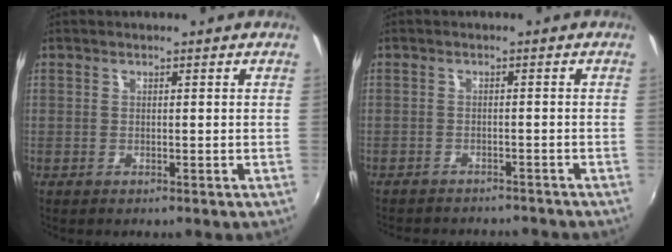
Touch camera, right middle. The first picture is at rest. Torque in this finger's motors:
{"motor_torque": [0.95, -1.19, 0.16, 0.06]}